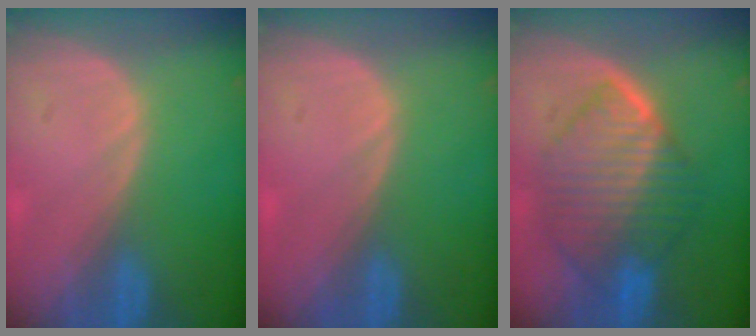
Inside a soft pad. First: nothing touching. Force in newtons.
{"total": 0.6, "press": 0.1, "slide": 0.6}
{"total": 10.6, "press": 10.5, "slide": 0.9}